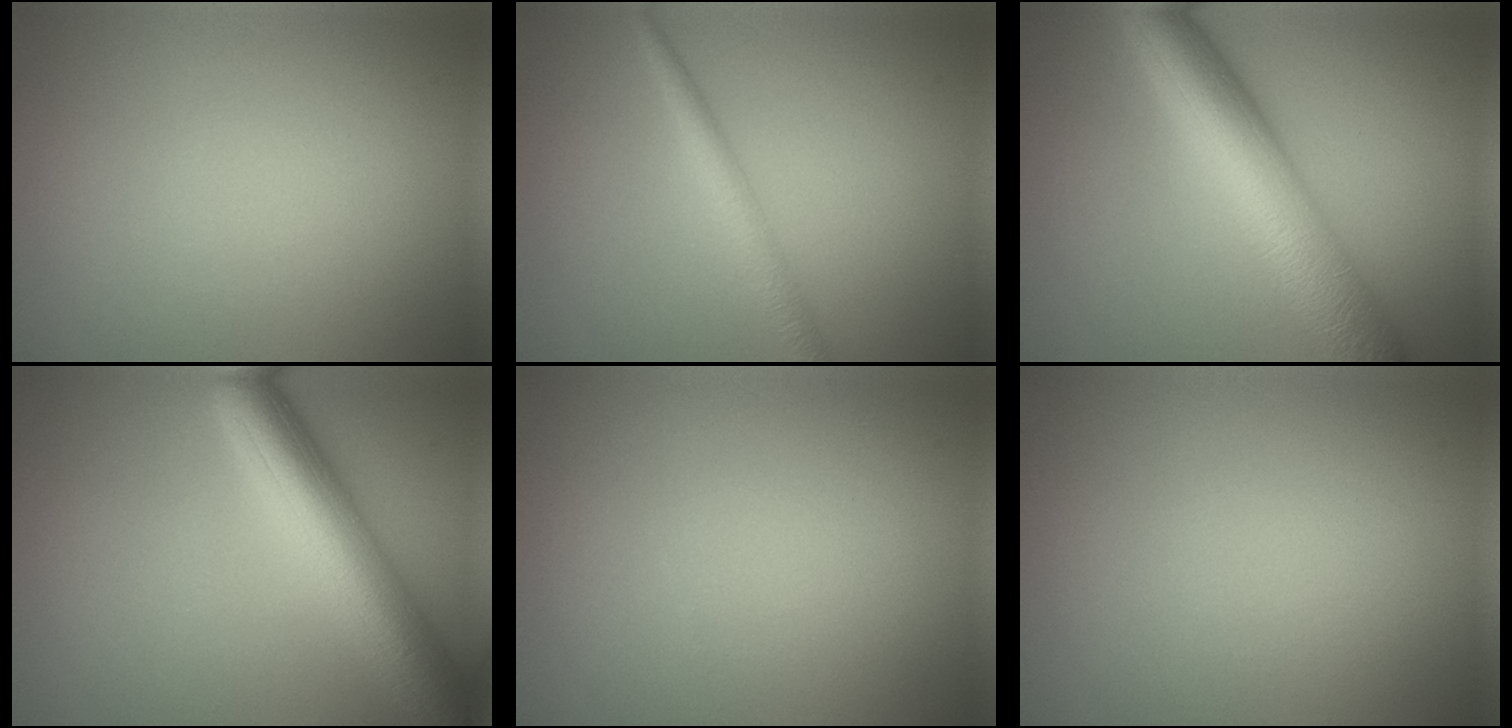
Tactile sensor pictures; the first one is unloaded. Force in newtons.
{"total": 2.2, "press": 2.1, "slide": 0.1}
{"total": 9.0, "press": 9.0, "slide": 0.1}
{"total": 8.0, "press": 8.0, "slide": 0.4}
{"total": 0.0}
{"total": 0.0}